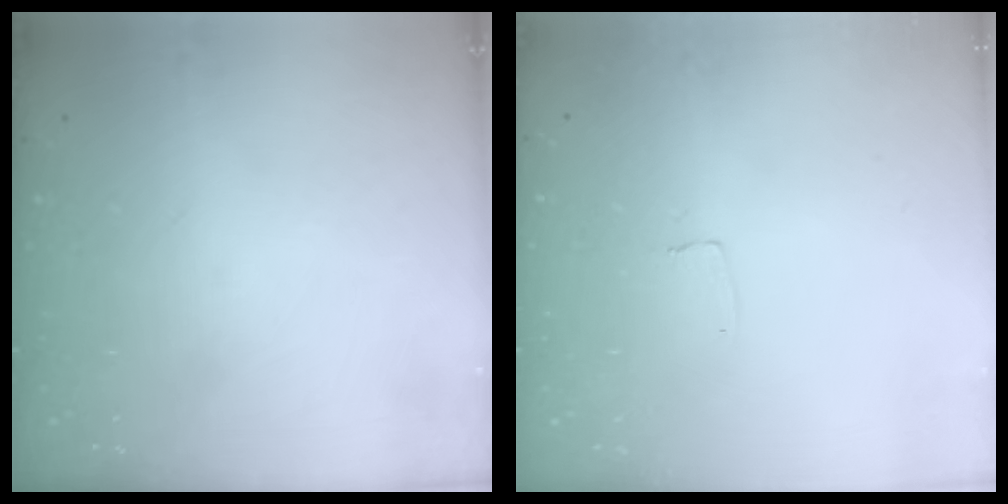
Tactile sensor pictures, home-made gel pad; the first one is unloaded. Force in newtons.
{"total": 3.0, "press": 3.0, "slide": 0.2}